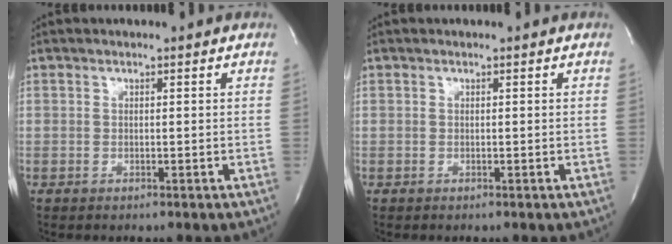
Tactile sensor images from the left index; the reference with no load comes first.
{"total": 0.0}